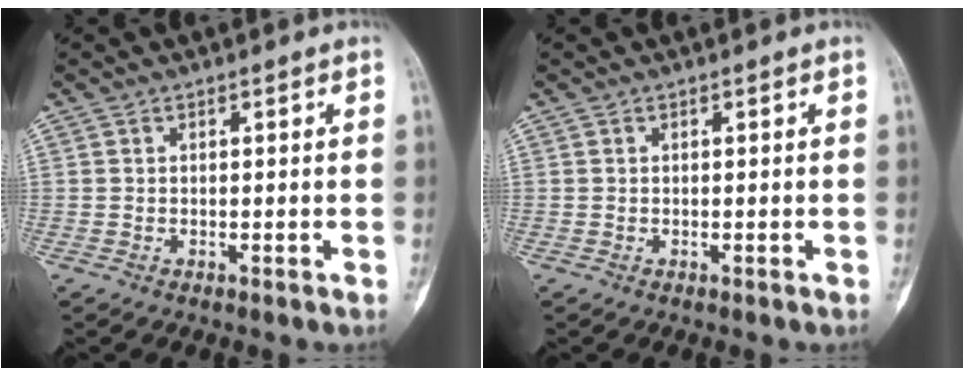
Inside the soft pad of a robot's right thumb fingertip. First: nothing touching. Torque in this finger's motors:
{"motor_torque": [1.20, 1.20, 0.00, 0.00, 0.01]}